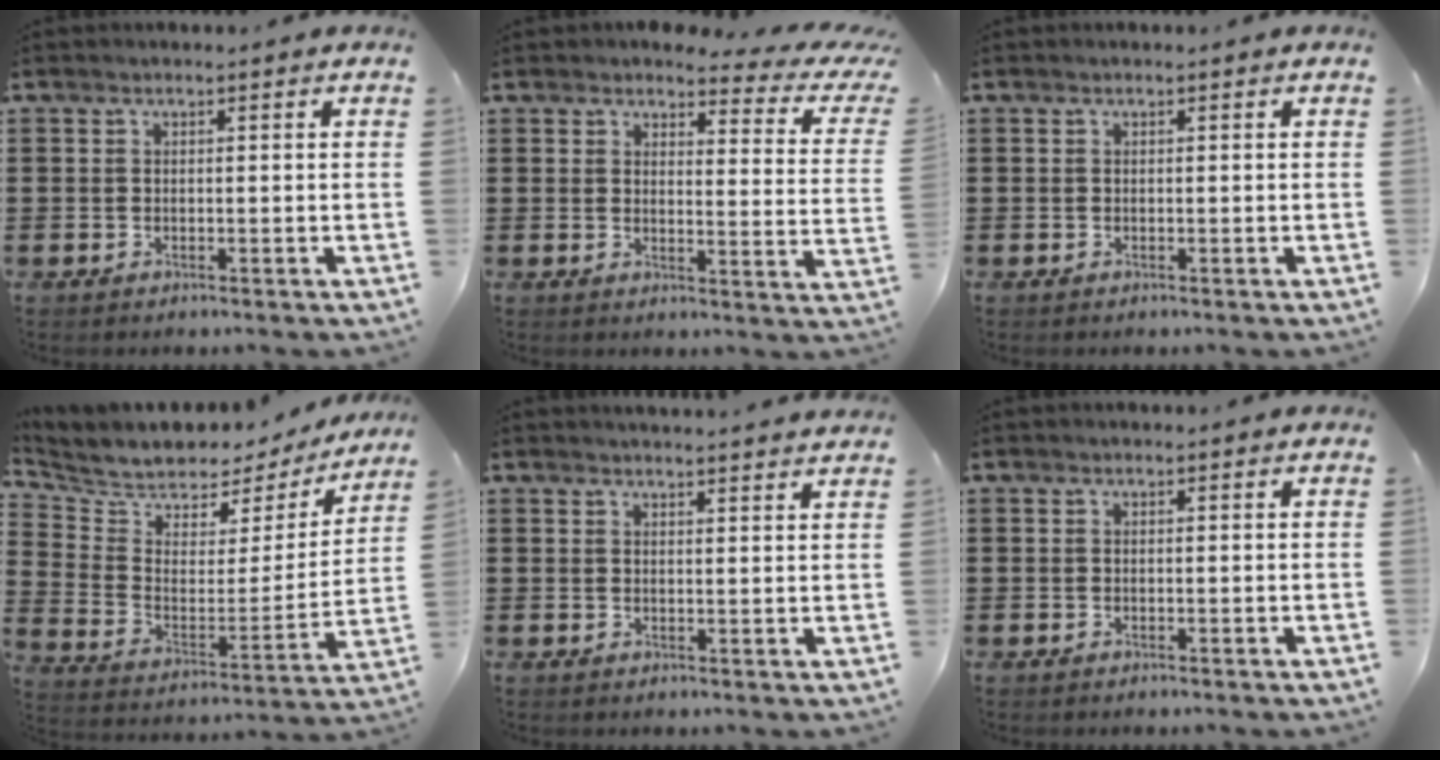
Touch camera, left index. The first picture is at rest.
{"total": 3.8, "force": [3.2, 1.0, 1.9], "torque": [-0.047, -0.013, 0.052]}
{"total": 0.0}
{"total": 5.1, "force": [4.8, 1.8, 0.2], "torque": [-0.044, -0.045, 0.077]}
{"total": 2.2, "force": [2.2, -0.3, 0.0], "torque": [-0.005, -0.005, 0.042]}
{"total": 0.0}